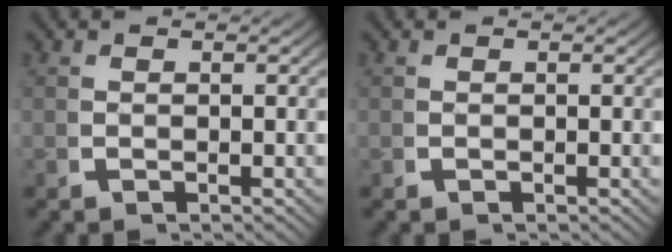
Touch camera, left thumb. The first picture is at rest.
{"total": 0.0}